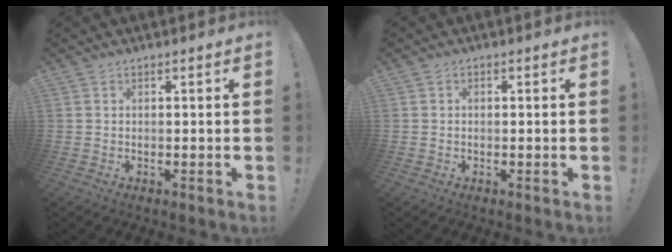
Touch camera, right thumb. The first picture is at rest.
{"total": 0.7, "force": [-0.5, 0.4, 0.4], "torque": [-0.006, 0.002, -0.009]}